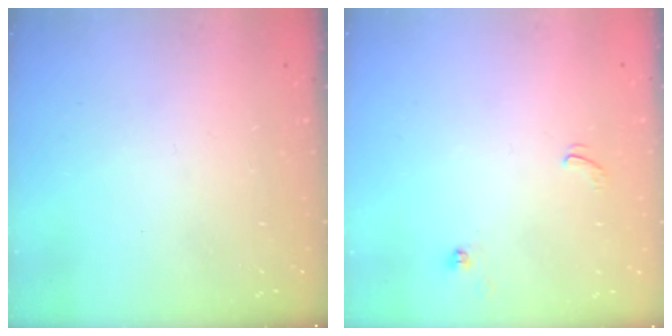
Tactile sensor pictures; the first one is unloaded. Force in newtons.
{"total": 0.0}